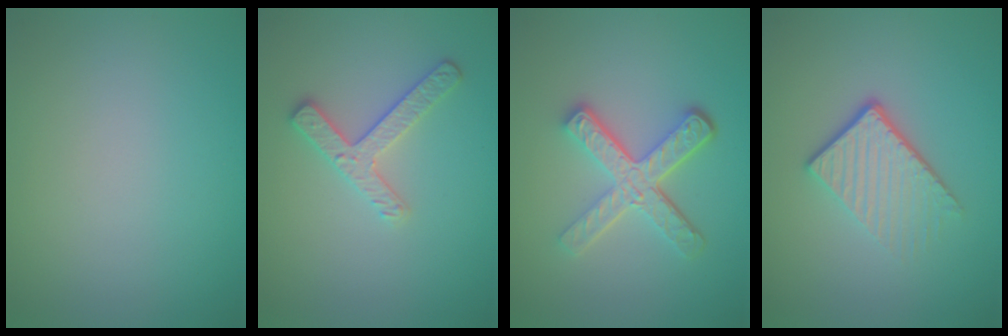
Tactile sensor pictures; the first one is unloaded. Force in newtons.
{"total": 2.5, "press": 2.4, "slide": 0.8}
{"total": 4.7, "press": 3.5, "slide": 3.2}
{"total": 3.9, "press": 2.6, "slide": 2.9}